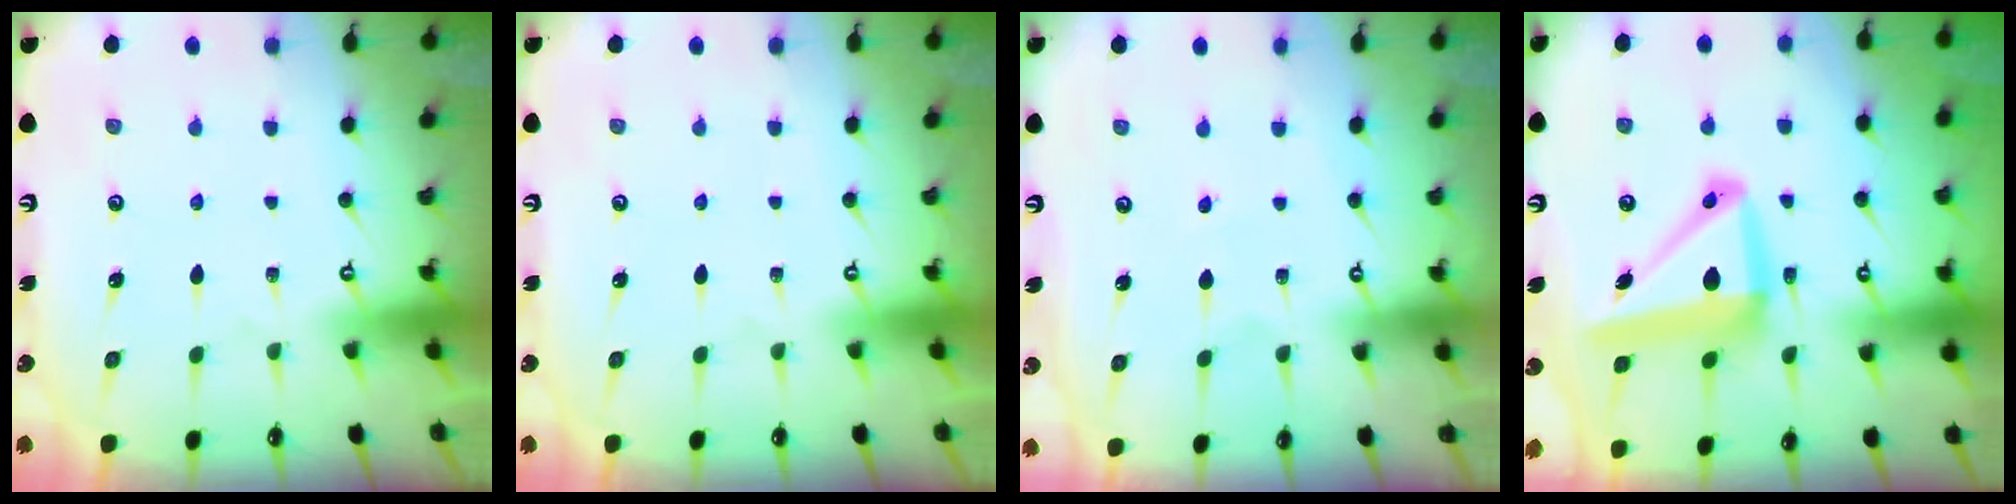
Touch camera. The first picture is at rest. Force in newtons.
{"total": 0.0}
{"total": 2.3, "press": 2.2, "slide": 0.2}
{"total": 13.9, "press": 13.6, "slide": 2.6}